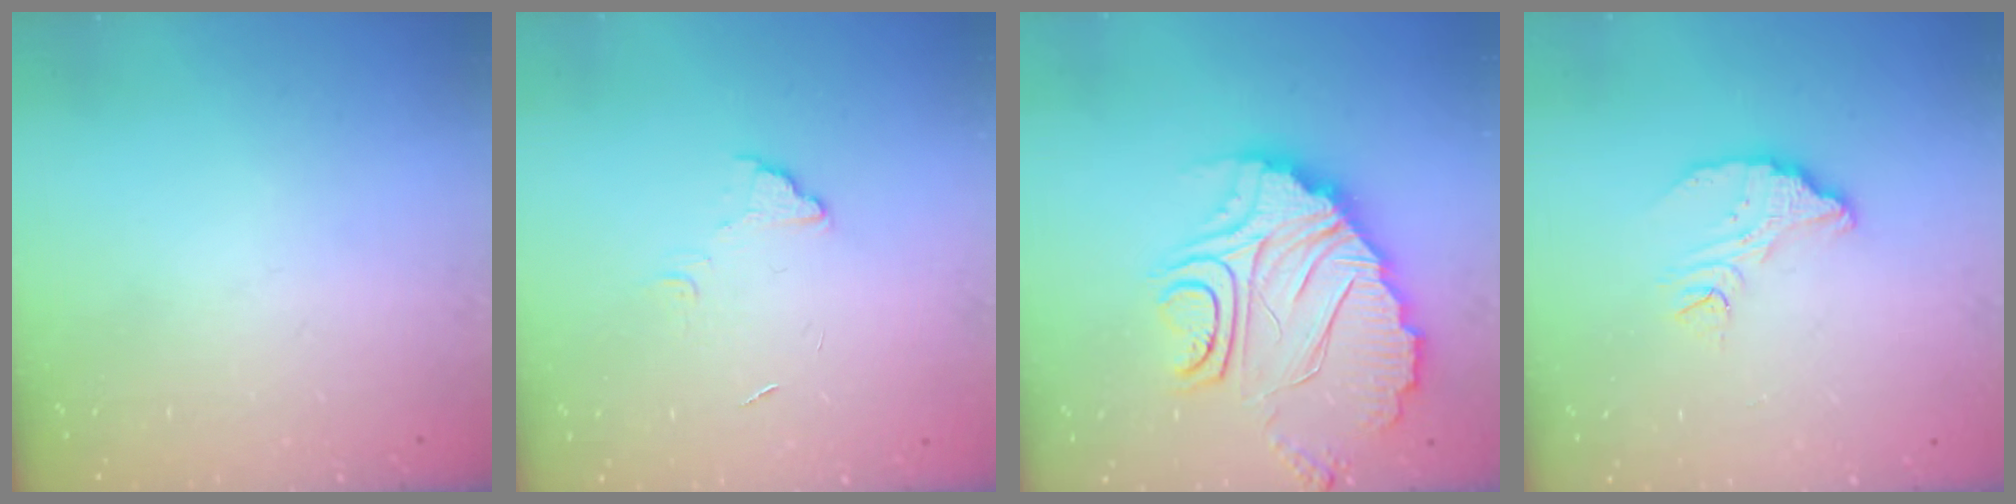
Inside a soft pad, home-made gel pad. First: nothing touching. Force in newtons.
{"total": 4.3, "press": 4.3, "slide": 0.2}
{"total": 16.3, "press": 16.2, "slide": 1.5}
{"total": 8.3, "press": 8.3, "slide": 0.5}